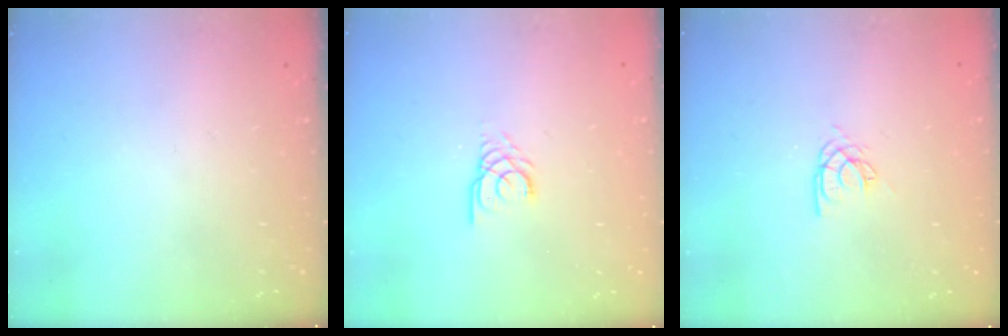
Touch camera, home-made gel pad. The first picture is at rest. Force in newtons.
{"total": 3.0, "press": 3.0, "slide": 0.3}
{"total": 4.5, "press": 4.5, "slide": 0.3}